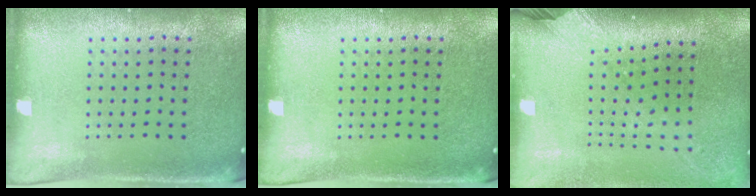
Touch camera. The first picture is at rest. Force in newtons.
{"total": 0.0}
{"total": 2.4, "press": 1.8, "slide": 1.6}